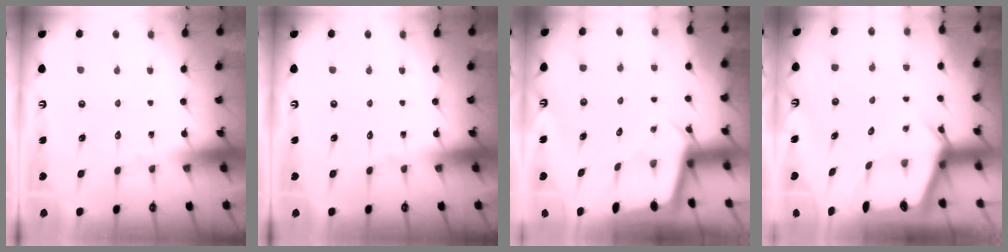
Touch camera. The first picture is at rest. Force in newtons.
{"total": 0.0}
{"total": 2.4, "press": 2.4, "slide": 0.2}
{"total": 4.3, "press": 4.3, "slide": 0.5}